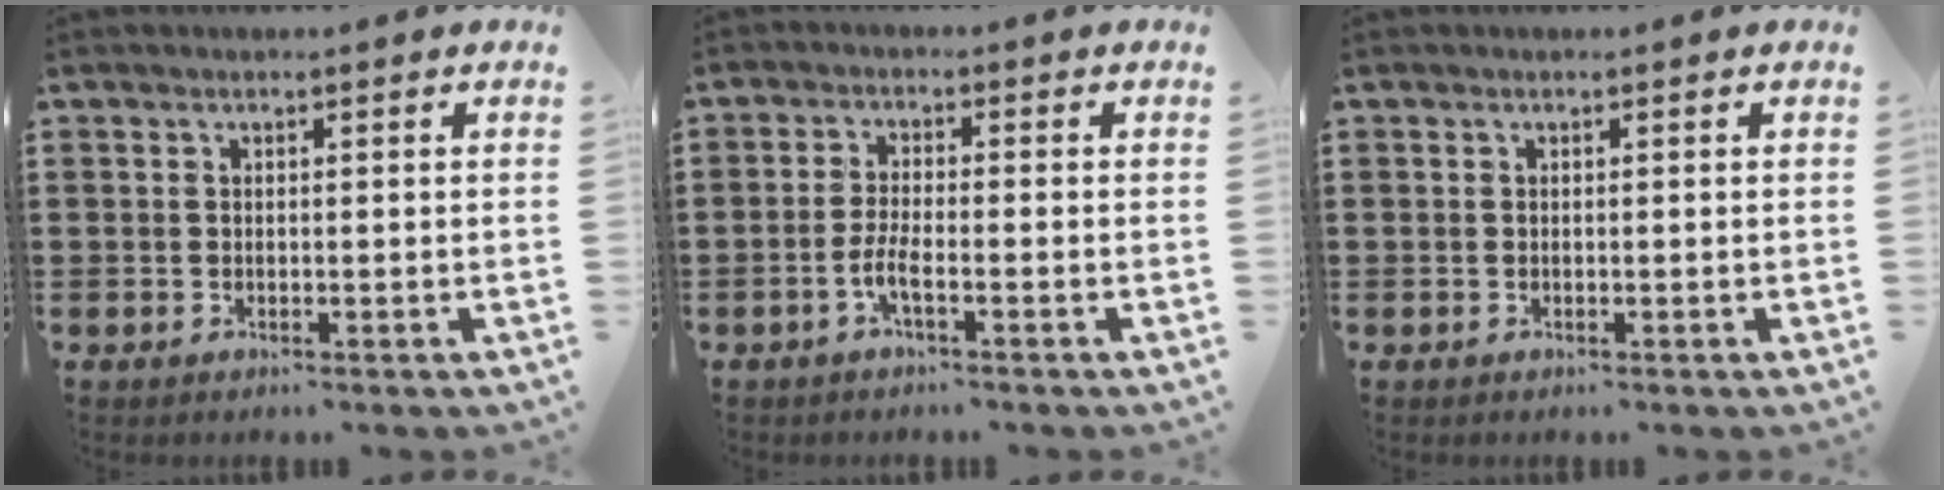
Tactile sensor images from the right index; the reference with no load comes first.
{"total": 3.3, "force": [-1.6, 0.2, 2.9], "torque": [-0.065, -0.008, -0.033]}
{"total": 0.0}